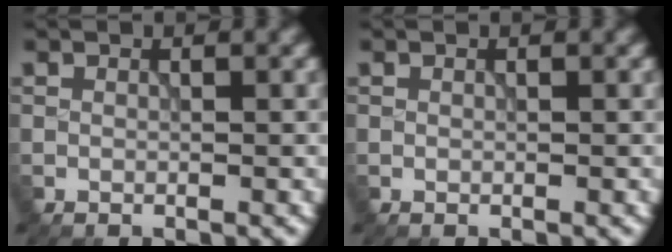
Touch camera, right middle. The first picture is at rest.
{"total": 0.0}